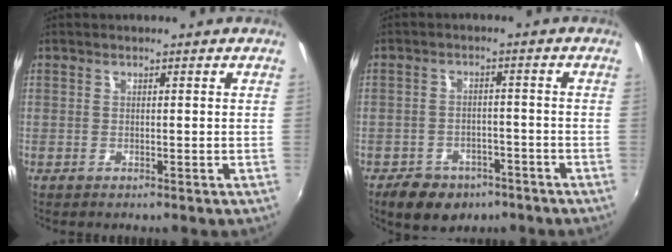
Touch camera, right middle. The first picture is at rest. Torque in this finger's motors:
{"motor_torque": [-0.11, -0.50, -0.04, 0.00]}